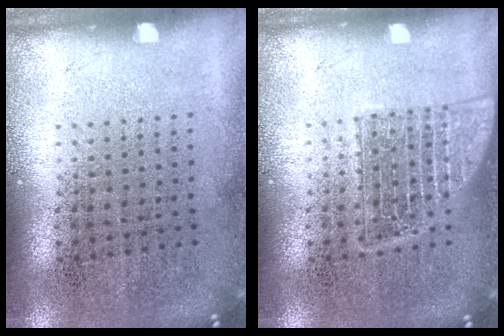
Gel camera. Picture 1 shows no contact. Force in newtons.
{"total": 2.3, "press": 2.3, "slide": 0.3}